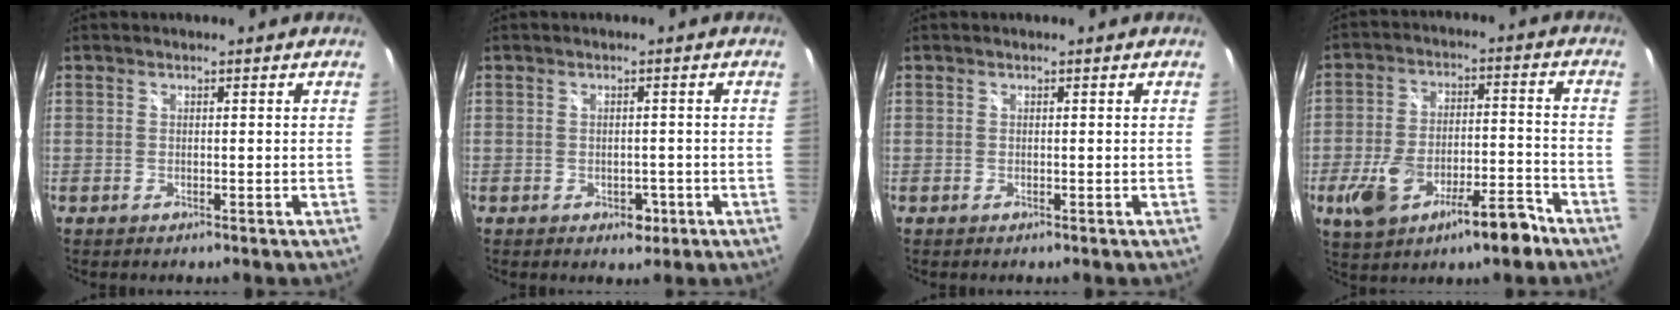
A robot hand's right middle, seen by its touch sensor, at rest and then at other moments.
{"total": 2.8, "force": [-1.1, 2.1, 1.4], "torque": [-0.022, -0.002, -0.009]}
{"total": 0.0}
{"total": 13.5, "force": [-7.5, 5.1, 10.0], "torque": [-0.192, 0.002, -0.114]}